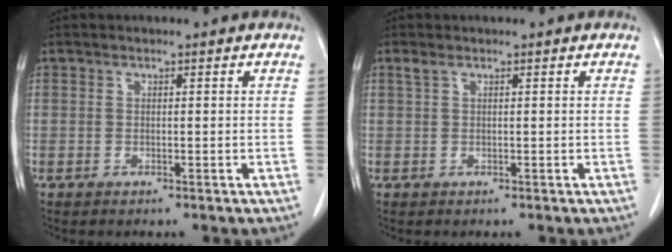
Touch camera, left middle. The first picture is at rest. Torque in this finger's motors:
{"motor_torque": [-0.10, 0.03, 0.12, 0.01]}